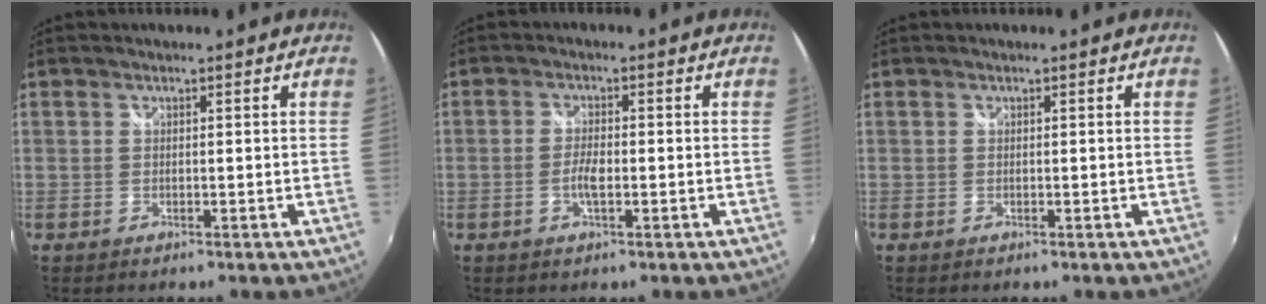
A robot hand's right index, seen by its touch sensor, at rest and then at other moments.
{"total": 3.0, "force": [-0.9, 0.9, 2.7], "torque": [-0.059, -0.002, -0.019]}
{"total": 0.0}